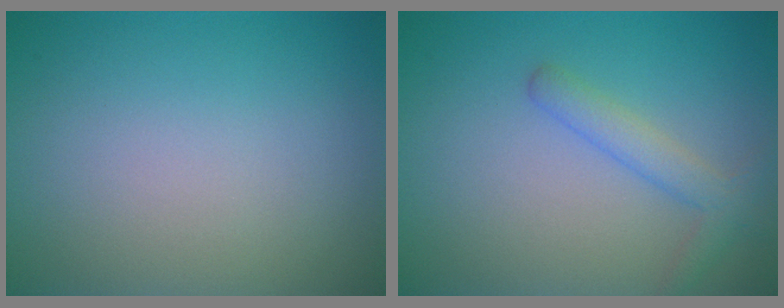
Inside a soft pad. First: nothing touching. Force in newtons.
{"total": 2.4, "press": 2.4, "slide": 0.1}